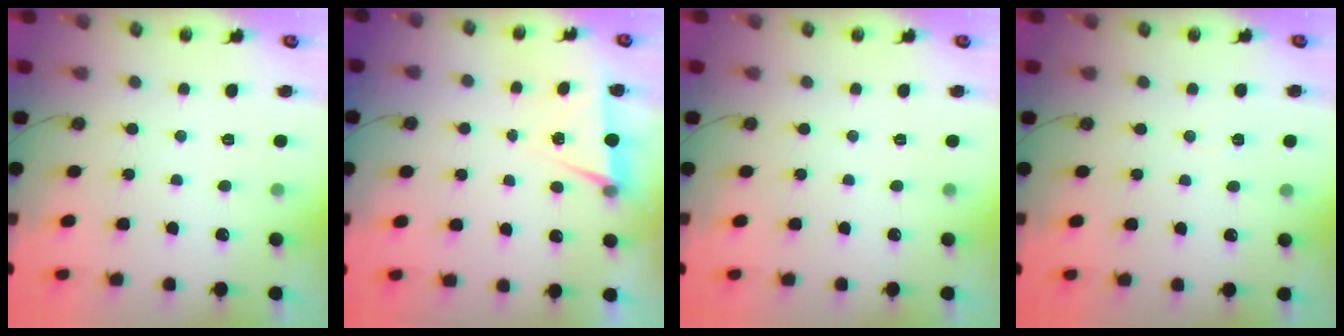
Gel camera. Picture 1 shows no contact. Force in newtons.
{"total": 5.3, "press": 2.7, "slide": 4.5}
{"total": 0.0}
{"total": 5.5, "press": 3.2, "slide": 4.5}